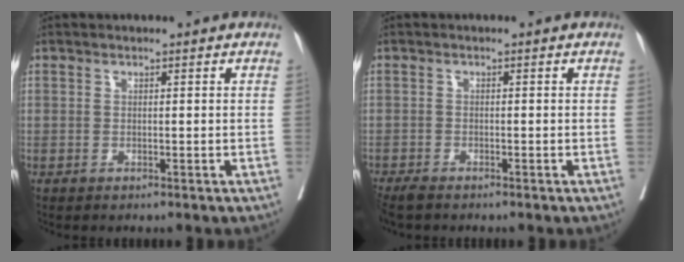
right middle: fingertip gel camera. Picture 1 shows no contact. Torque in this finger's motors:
{"motor_torque": [0.59, -0.72, 0.04, 0.02]}